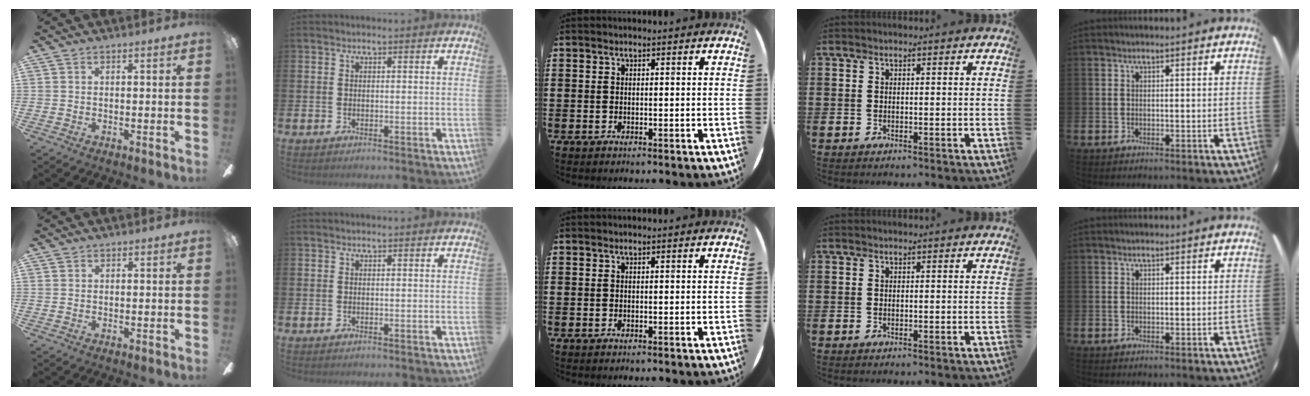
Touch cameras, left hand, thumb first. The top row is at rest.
{"thumb": {"total": 0.6, "force": [0.5, 0.4, -0.1], "torque": [0.002, 0.002, 0.009]}}